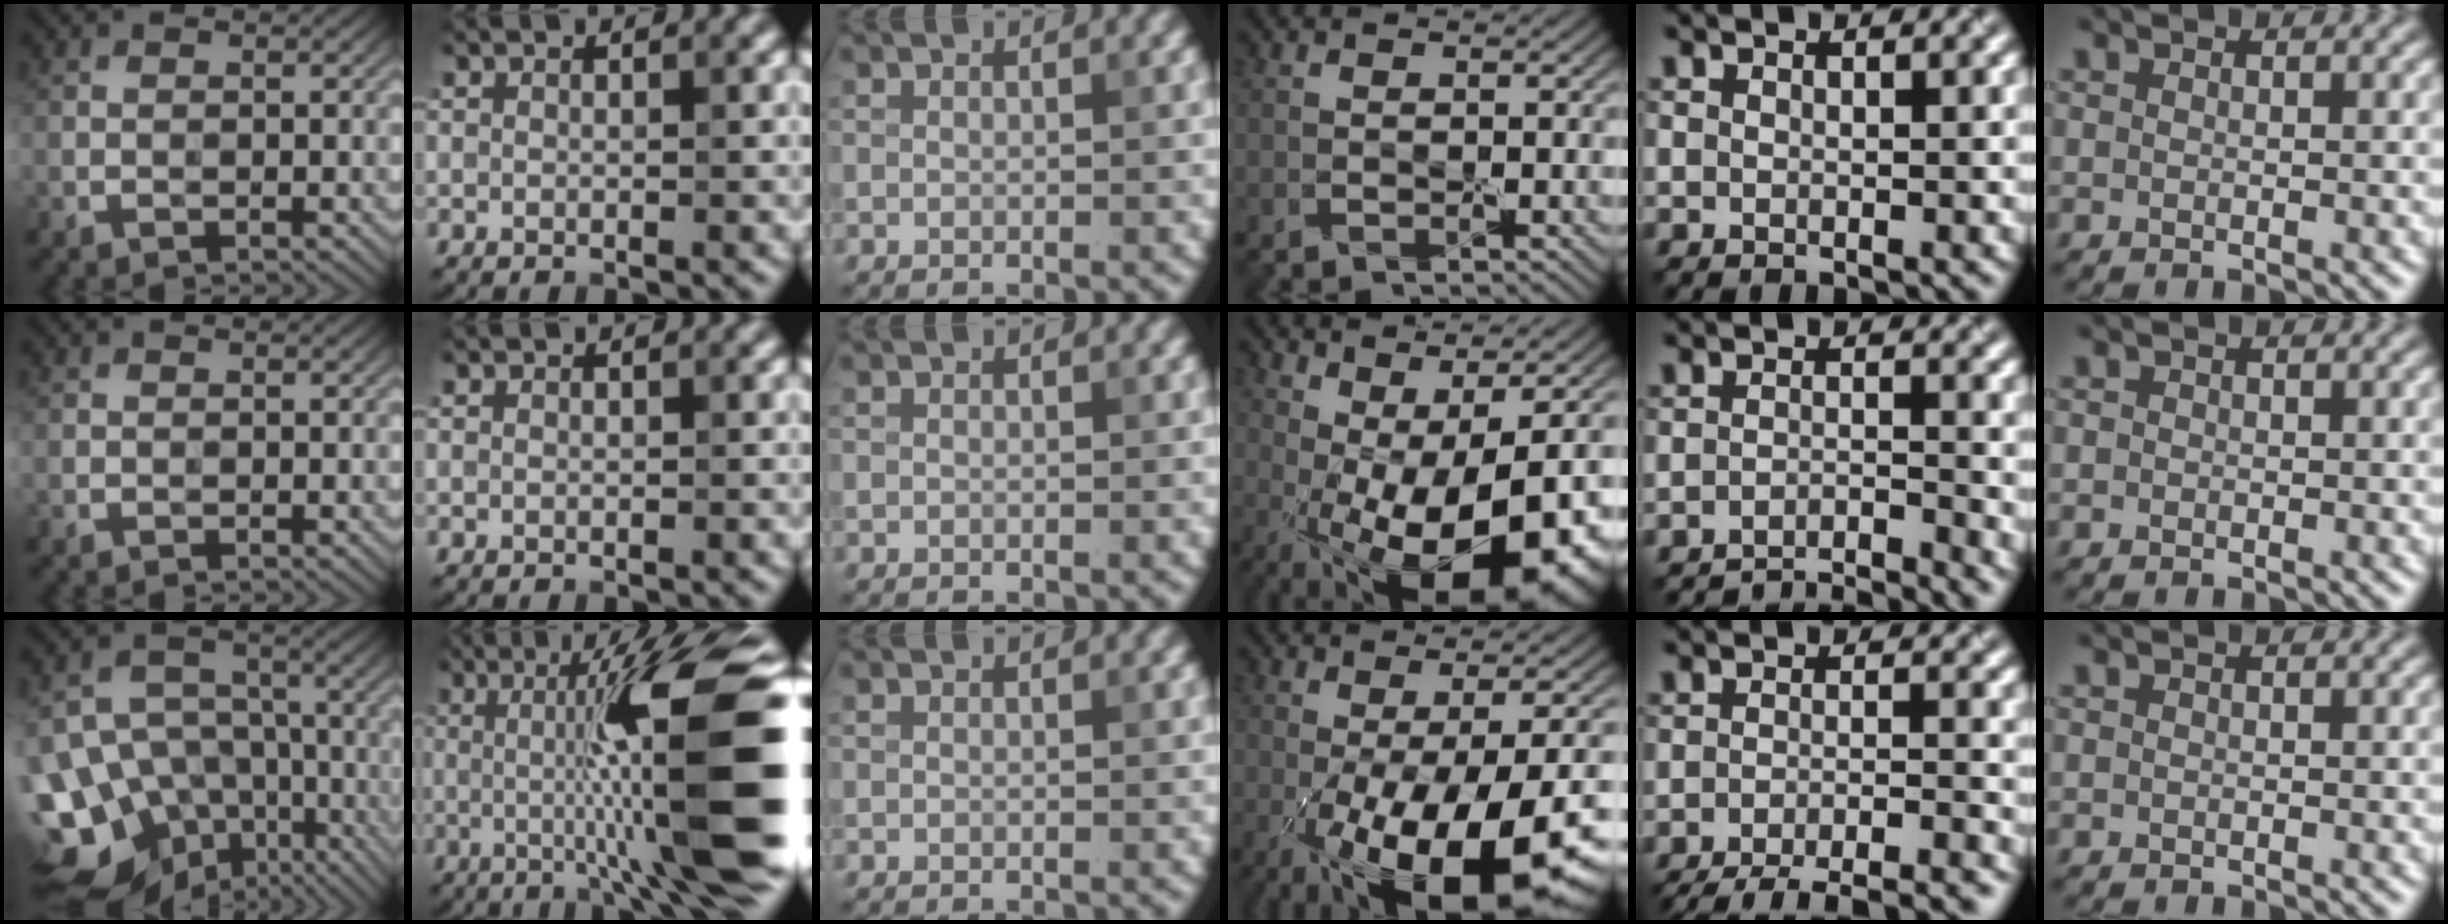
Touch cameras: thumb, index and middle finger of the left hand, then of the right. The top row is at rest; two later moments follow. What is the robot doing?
{"motion": "peel", "object": "sticker"}